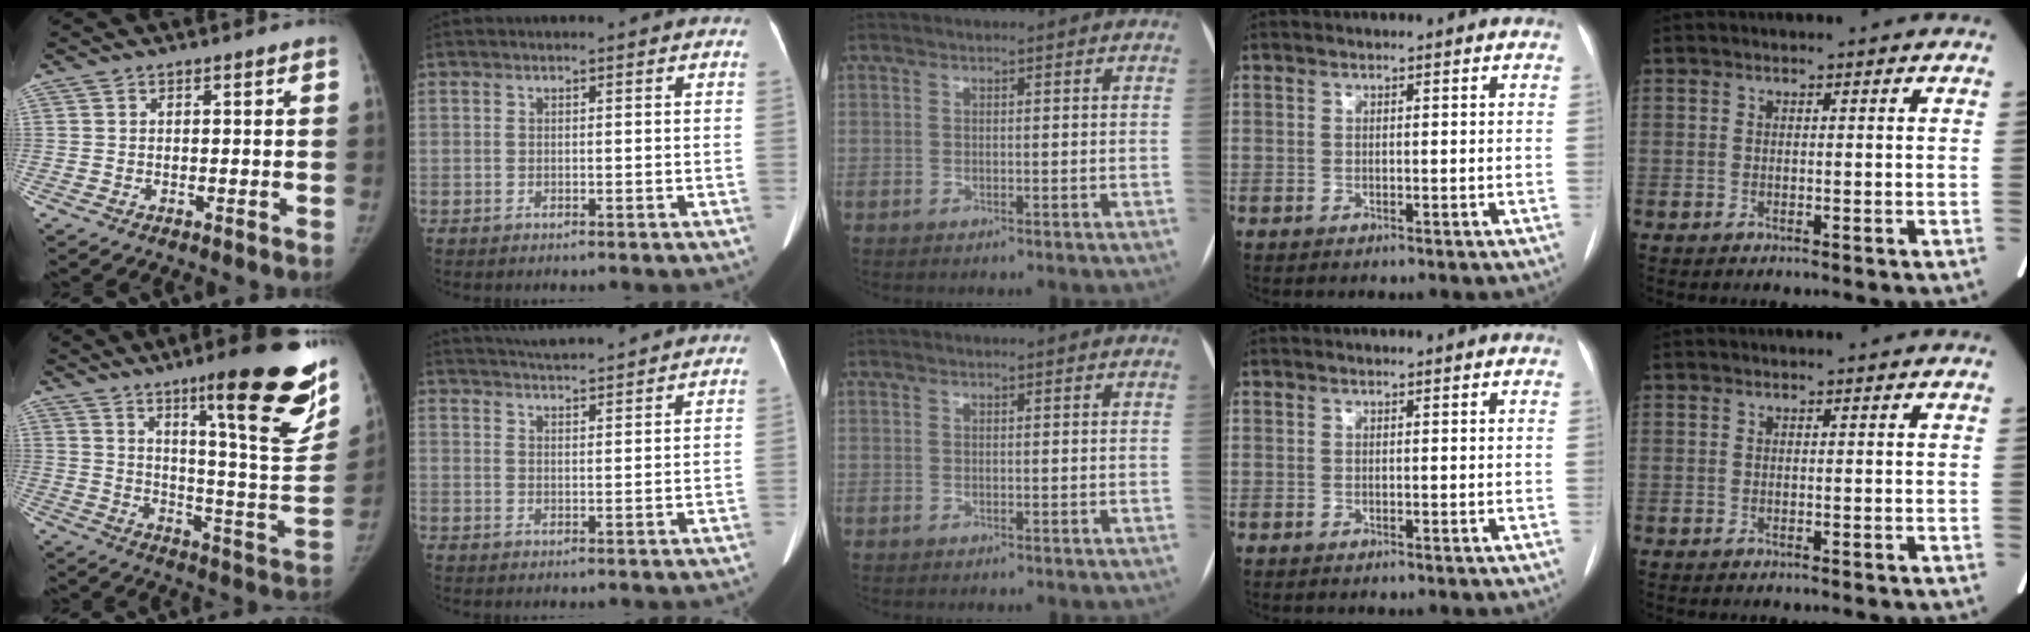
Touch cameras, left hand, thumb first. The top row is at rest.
{"thumb": {"total": 26.5, "force": [14.9, 4.5, 21.5], "torque": [-0.267, -0.071, 0.224]}, "index": {"total": 12.2, "force": [11.5, 0.6, 4.2], "torque": [-0.073, 0.021, 0.158]}}